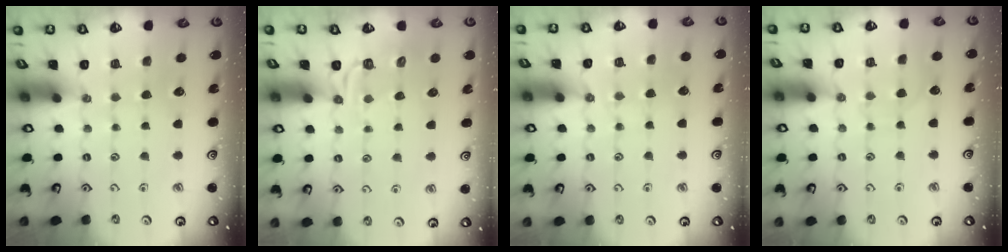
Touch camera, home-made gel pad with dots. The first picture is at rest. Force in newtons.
{"total": 3.4, "press": 2.9, "slide": 1.8}
{"total": 6.2, "press": 6.2, "slide": 0.5}
{"total": 4.3, "press": 4.3, "slide": 0.3}